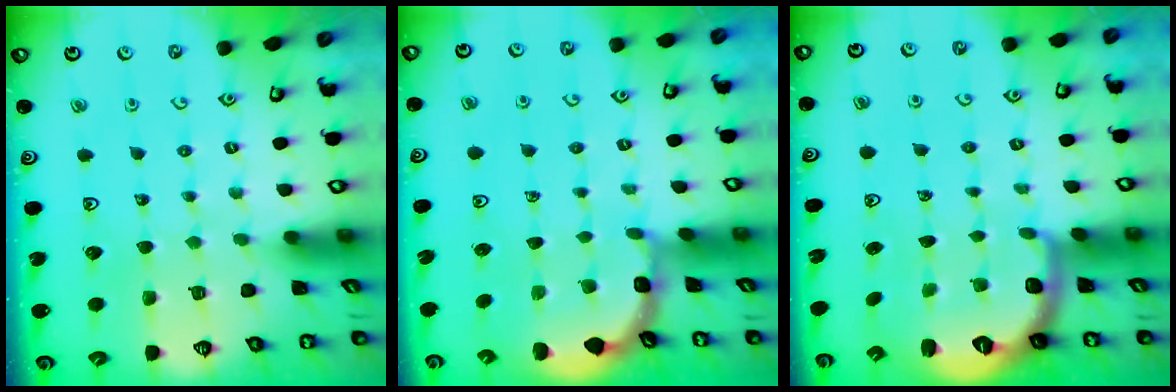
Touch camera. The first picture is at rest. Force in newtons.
{"total": 1.9, "press": 1.9, "slide": 0.1}
{"total": 2.8, "press": 1.7, "slide": 2.1}